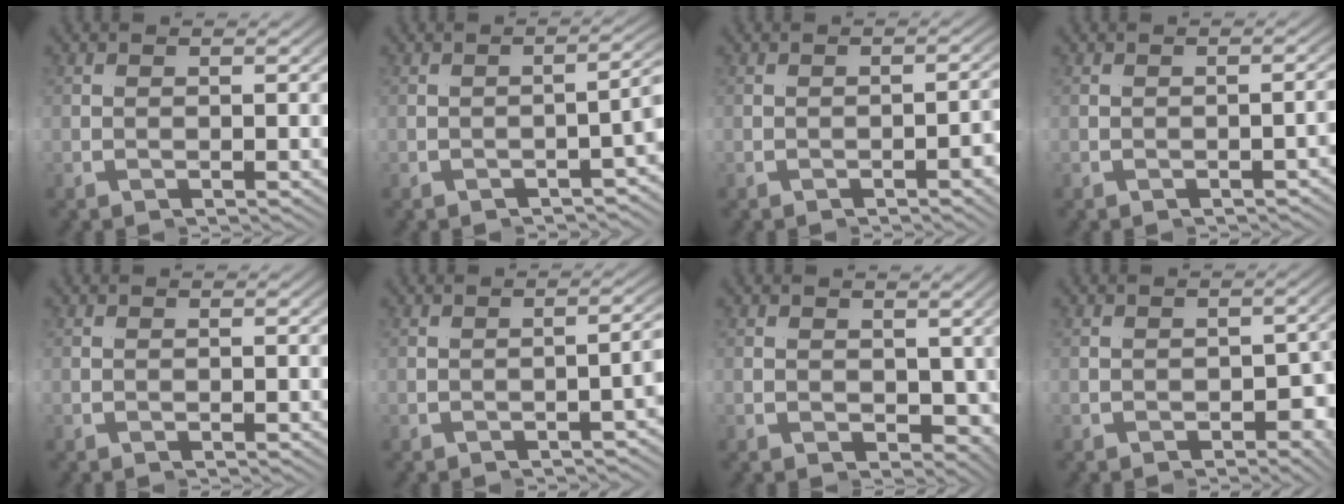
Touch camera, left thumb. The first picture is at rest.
{"total": 2.3, "force": [-1.1, -1.0, 1.7], "torque": [-0.027, 0.012, -0.015]}
{"total": 1.3, "force": [-0.7, -0.2, 1.1], "torque": [-0.027, -0.001, -0.009]}
{"total": 1.0, "force": [-0.2, -0.9, 0.0], "torque": [-0.004, 0.008, -0.006]}
{"total": 0.0}
{"total": 1.8, "force": [-0.6, -1.6, 0.5], "torque": [-0.012, 0.013, -0.012]}
{"total": 5.3, "force": [0.1, 3.4, 4.0], "torque": [-0.044, -0.007, 0.011]}
{"total": 3.3, "force": [-0.8, 1.7, 2.8], "torque": [-0.032, -0.011, -0.005]}